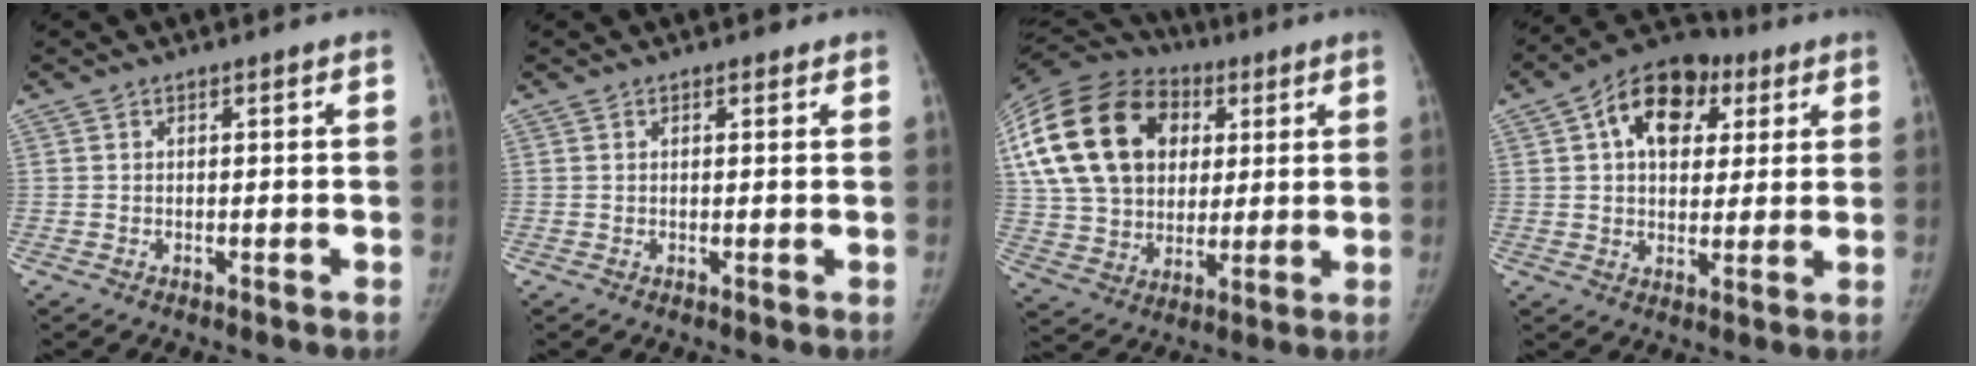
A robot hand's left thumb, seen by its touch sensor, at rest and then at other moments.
{"total": 1.0, "force": [0.7, 0.5, 0.5], "torque": [-0.005, -0.002, 0.004]}
{"total": 28.9, "force": [8.1, 21.4, 17.7], "torque": [-0.366, 0.045, 0.154]}
{"total": 14.7, "force": [5.3, 10.0, 9.5], "torque": [-0.110, 0.009, 0.078]}